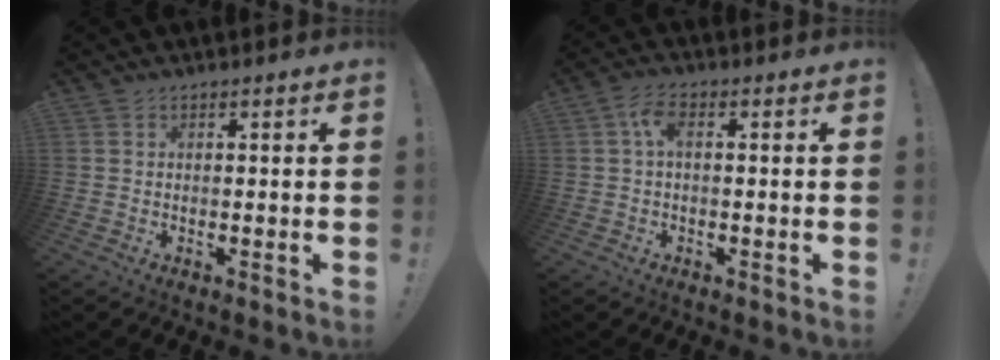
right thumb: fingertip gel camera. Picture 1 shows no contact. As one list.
[{"total": 5.0, "force": [0.5, 2.2, 4.5], "torque": [-0.099, 0.013, 0.011]}]